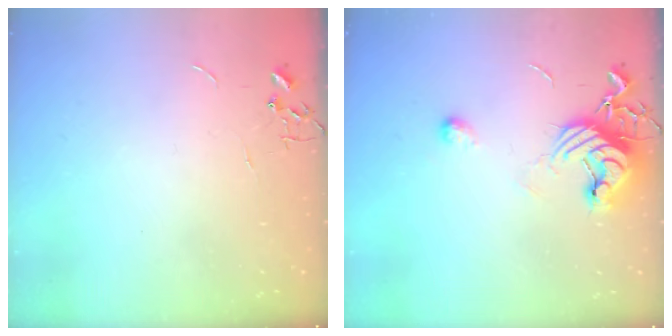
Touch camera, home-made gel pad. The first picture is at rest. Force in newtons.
{"total": 11.3, "press": 11.3, "slide": 0.9}